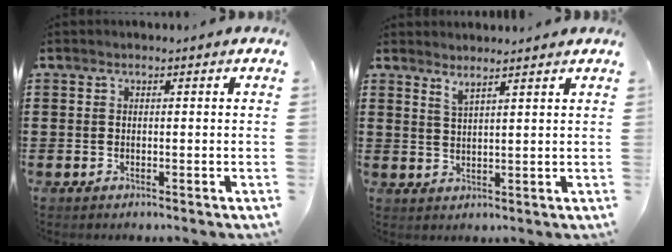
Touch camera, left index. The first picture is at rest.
{"total": 2.6, "force": [2.5, -0.1, 0.9], "torque": [-0.023, -0.005, 0.045]}